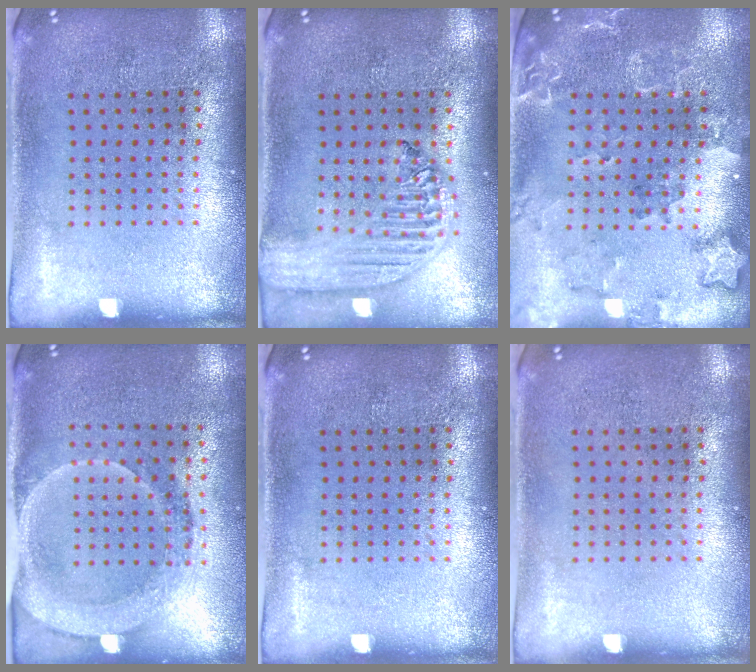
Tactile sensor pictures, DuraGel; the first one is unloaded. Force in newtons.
{"total": 2.3, "press": 2.0, "slide": 1.2}
{"total": 2.0, "press": 1.9, "slide": 0.7}
{"total": 1.8, "press": 1.7, "slide": 0.7}
{"total": 0.0}
{"total": 0.0}